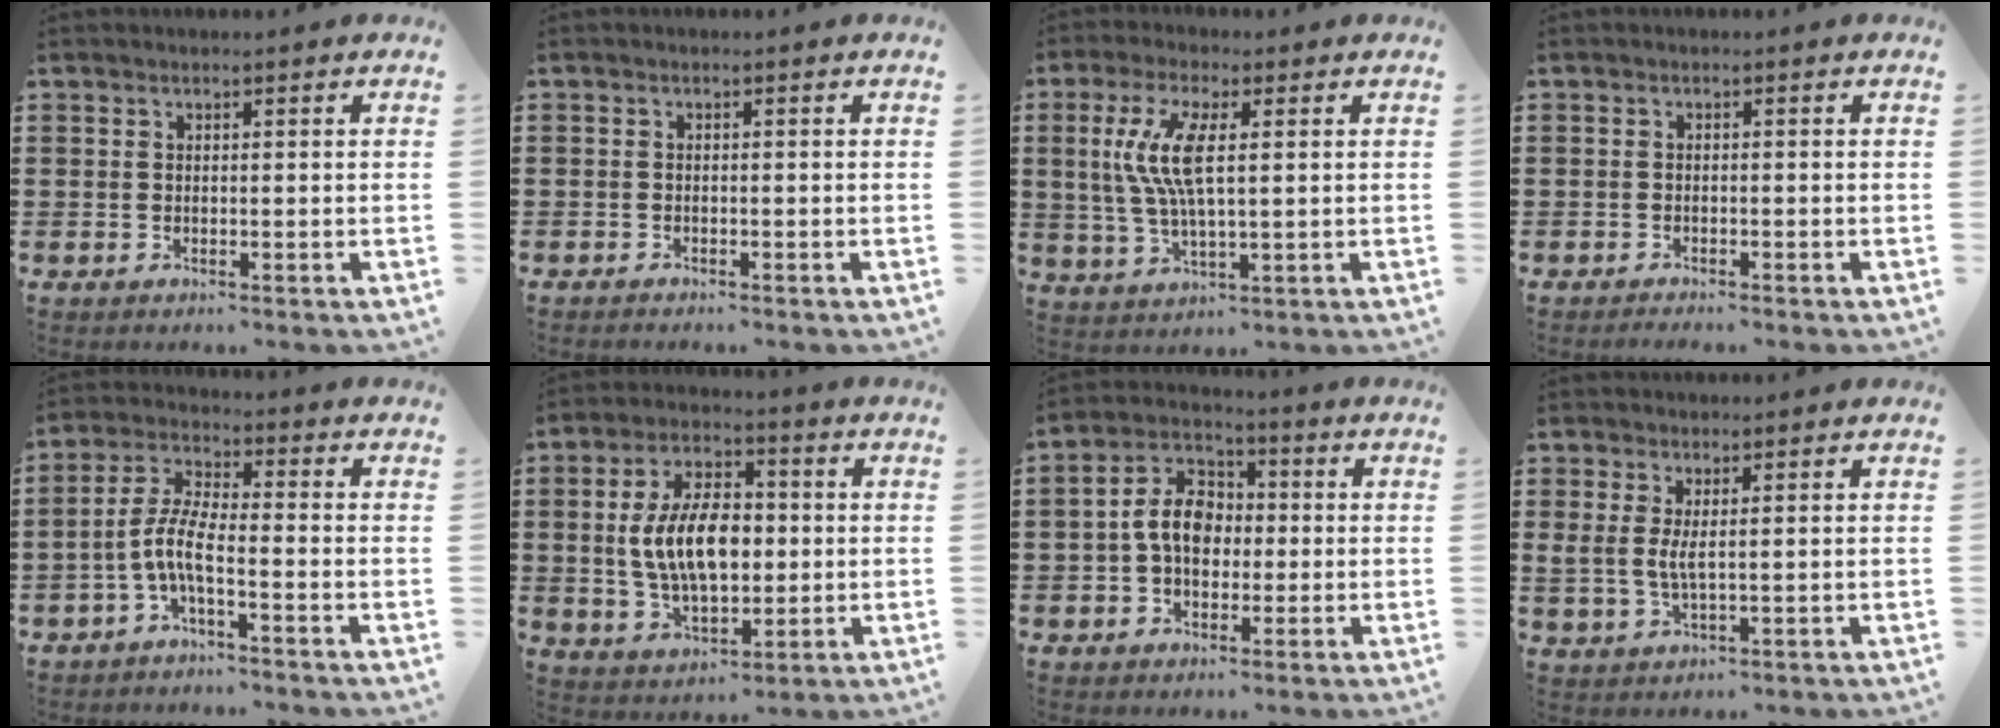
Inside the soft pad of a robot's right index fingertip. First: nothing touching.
{"total": 0.8, "force": [-0.8, 0.1, 0.1], "torque": [-0.004, -0.002, -0.015]}
{"total": 8.7, "force": [1.6, 2.4, 8.1], "torque": [-0.194, -0.008, 0.015]}
{"total": 0.9, "force": [-0.9, 0.0, 0.0], "torque": [-0.002, 0.001, -0.019]}
{"total": 5.7, "force": [-2.6, 1.3, 5.0], "torque": [-0.124, -0.007, -0.056]}
{"total": 10.5, "force": [0.2, 5.9, 8.6], "torque": [-0.182, 0.008, -0.002]}
{"total": 7.5, "force": [-0.4, 5.2, 5.4], "torque": [-0.121, 0.014, -0.012]}
{"total": 3.0, "force": [0.8, 0.9, 2.8], "torque": [-0.073, -0.006, 0.010]}